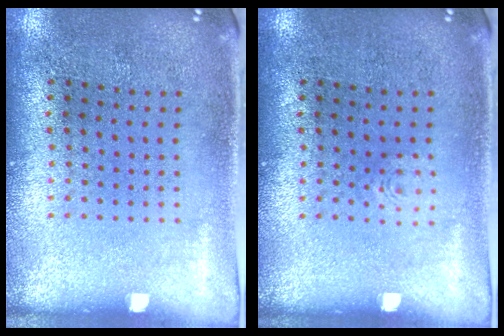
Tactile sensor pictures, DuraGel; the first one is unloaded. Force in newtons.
{"total": 0.6, "press": 0.6, "slide": 0.1}